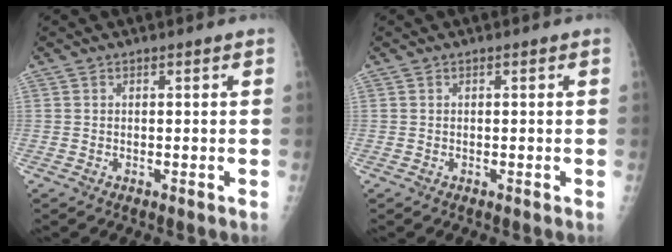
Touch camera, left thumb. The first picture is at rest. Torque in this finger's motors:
{"motor_torque": [0.00, 0.00, -0.01, -0.12, 0.00]}